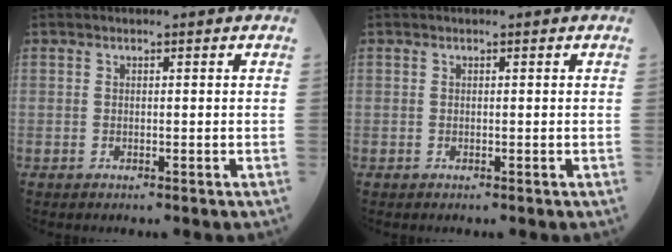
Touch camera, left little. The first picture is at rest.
{"total": 0.0}